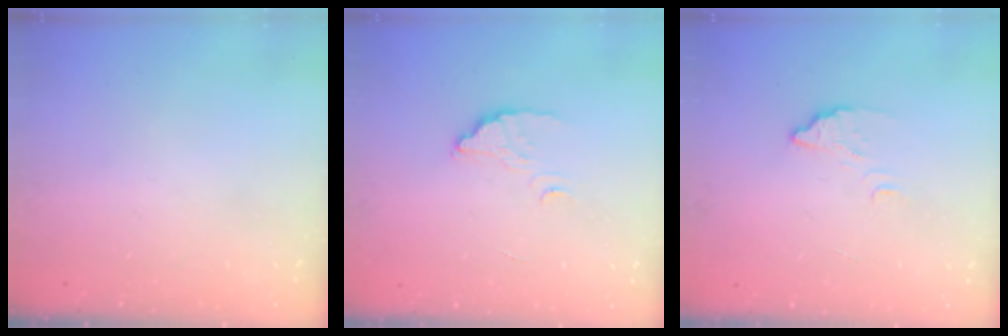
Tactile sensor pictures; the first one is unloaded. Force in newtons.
{"total": 2.9, "press": 2.9, "slide": 0.3}
{"total": 2.7, "press": 2.7, "slide": 0.2}